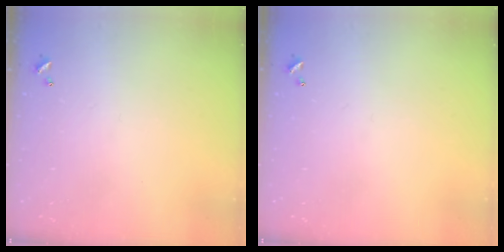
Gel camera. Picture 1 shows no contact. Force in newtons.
{"total": 0.0}